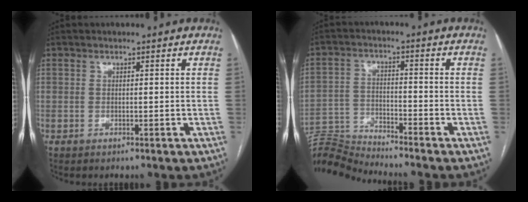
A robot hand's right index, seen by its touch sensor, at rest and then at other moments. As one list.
[{"total": 7.3, "force": [-7.1, -1.8, -0.7], "torque": [0.003, -0.003, -0.136]}]